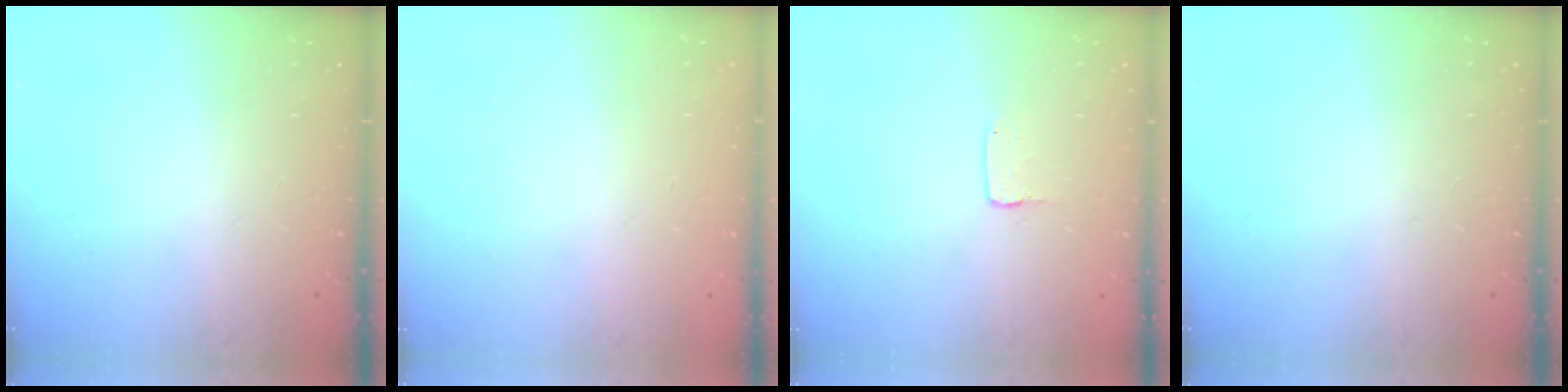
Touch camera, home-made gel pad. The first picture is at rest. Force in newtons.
{"total": 0.0}
{"total": 2.0, "press": 2.0, "slide": 0.2}
{"total": 0.0}